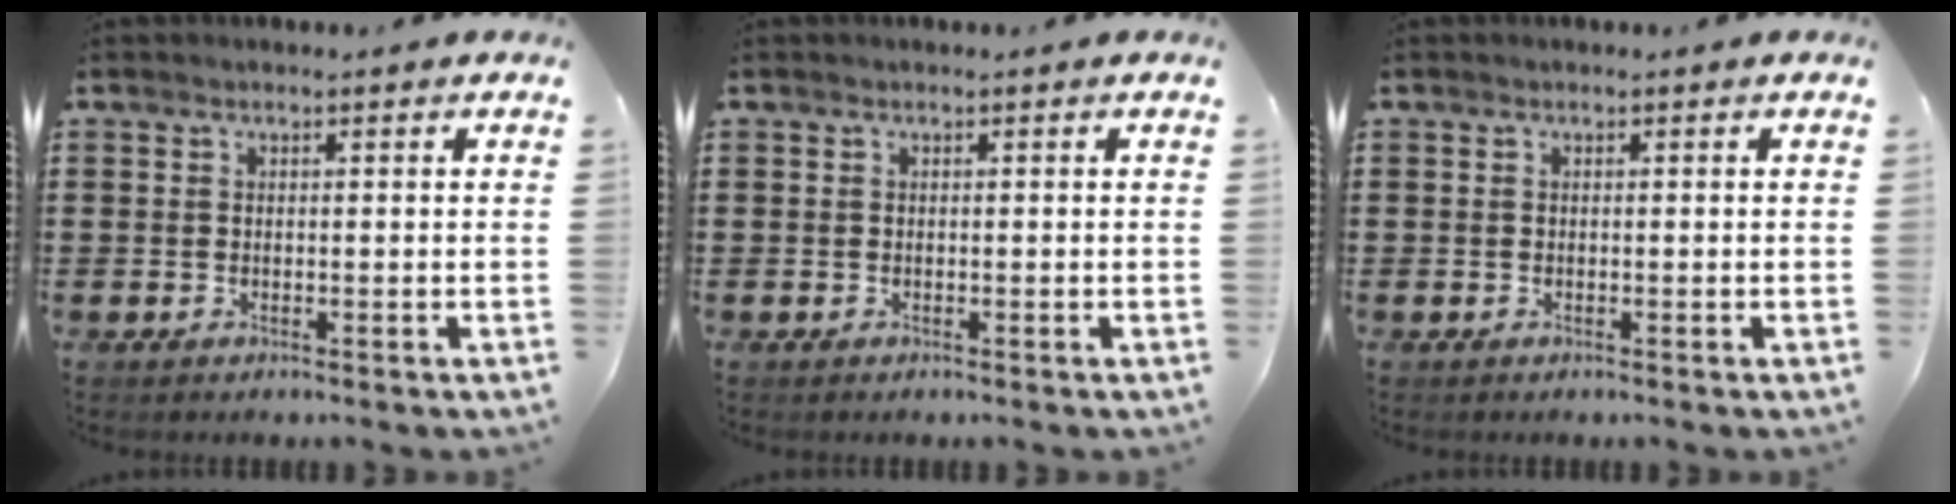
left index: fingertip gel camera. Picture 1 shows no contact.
{"total": 0.0}
{"total": 0.0}